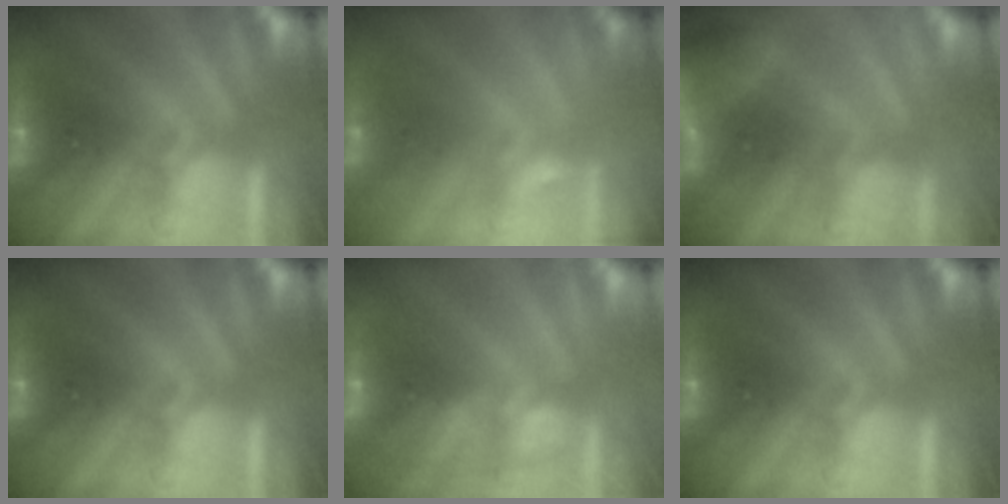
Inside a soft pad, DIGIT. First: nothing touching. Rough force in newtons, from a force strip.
{"total": 1.5}
{"total": 5.1}
{"total": 0.0}
{"total": 2.0}
{"total": 0.0}